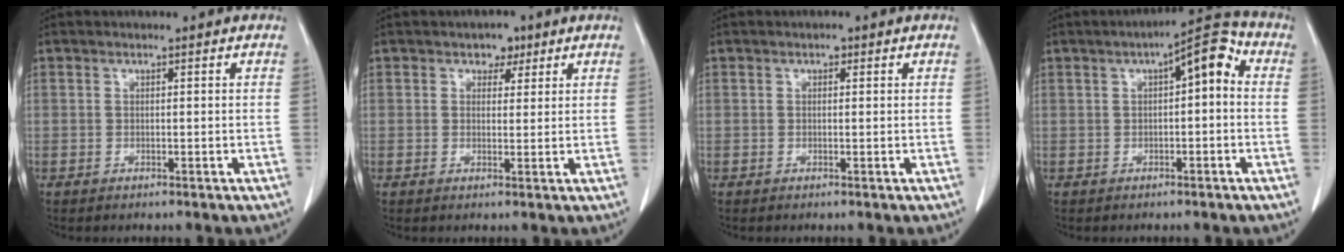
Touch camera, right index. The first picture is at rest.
{"total": 2.6, "force": [1.5, 1.9, 1.1], "torque": [-0.010, 0.004, 0.018]}
{"total": 0.6, "force": [0.2, 0.5, 0.3], "torque": [-0.004, 0.003, 0.002]}
{"total": 6.8, "force": [1.2, 1.9, 6.4], "torque": [-0.091, 0.034, 0.010]}